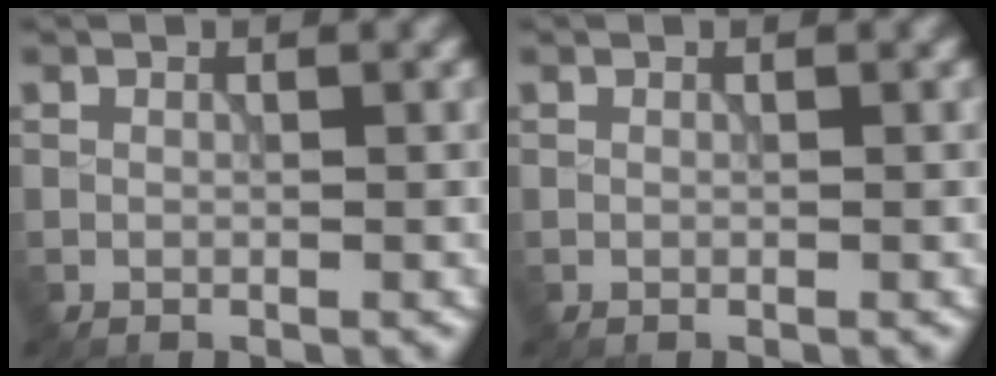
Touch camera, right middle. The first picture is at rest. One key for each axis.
{"total": 0.0}